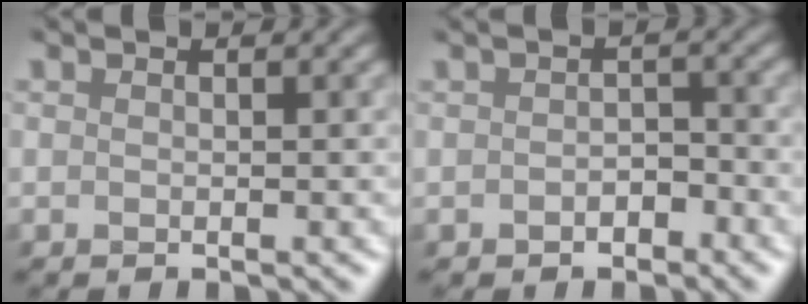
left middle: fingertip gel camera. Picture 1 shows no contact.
{"total": 1.3, "force": [-1.1, 0.5, 0.5], "torque": [-0.018, -0.001, -0.017]}